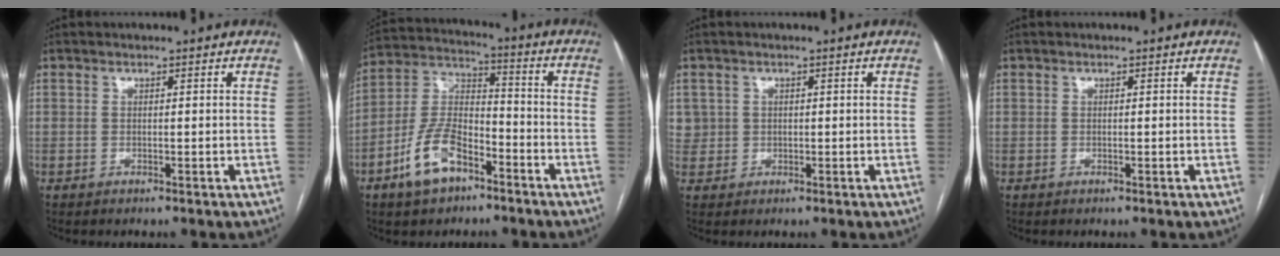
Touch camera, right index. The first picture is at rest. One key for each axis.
{"total": 11.7, "fx": -6.5, "fy": 5.7, "fz": 7.8, "tx": -0.172, "ty": 0.013, "tz": -0.120}
{"total": 2.4, "fx": 0.6, "fy": 2.4, "fz": 0.0, "tx": 0.014, "ty": 0.009, "tz": 0.010}
{"total": 0.0}